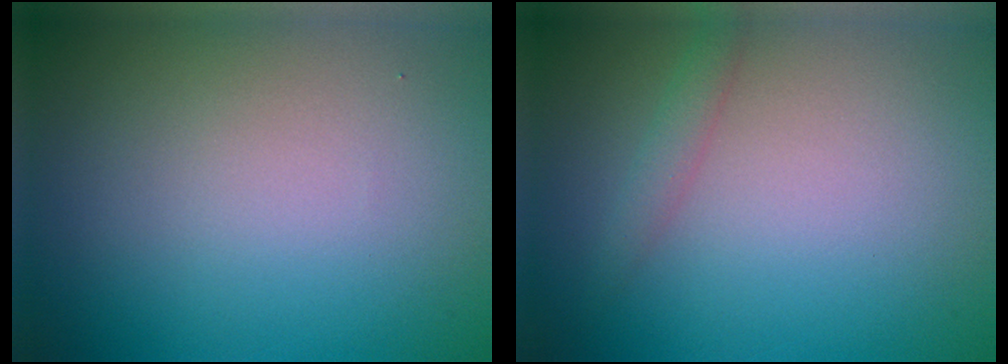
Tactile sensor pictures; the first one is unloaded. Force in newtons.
{"total": 1.3, "press": 1.3, "slide": 0.0}